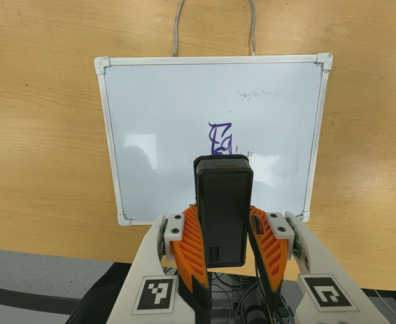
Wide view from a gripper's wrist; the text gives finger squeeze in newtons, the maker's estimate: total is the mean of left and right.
{"total": 7.5, "left": 6.8, "right": 8.1}